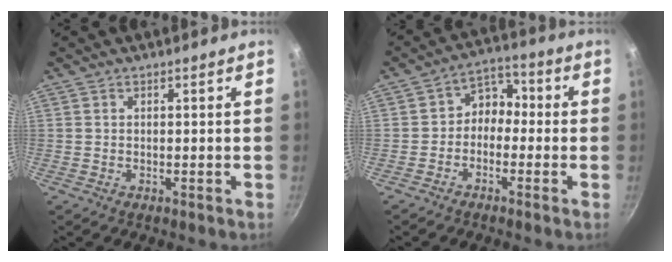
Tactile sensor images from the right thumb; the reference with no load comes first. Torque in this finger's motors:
{"motor_torque": [0.37, -0.18, -0.19, -0.11, 0.02]}